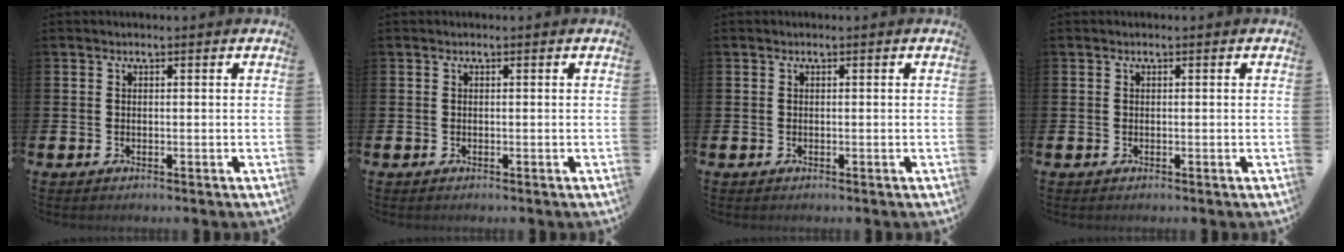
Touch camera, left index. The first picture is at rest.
{"total": 0.0}
{"total": 0.0}
{"total": 0.0}